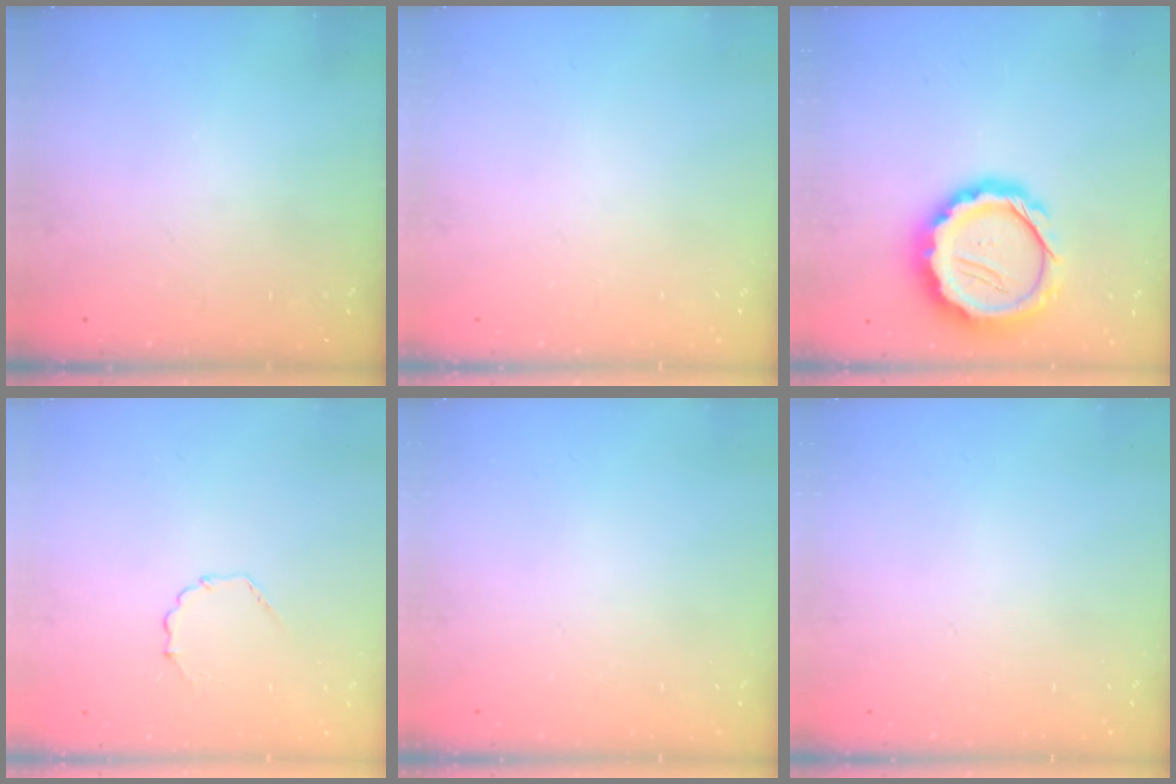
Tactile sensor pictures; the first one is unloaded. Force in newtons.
{"total": 0.0}
{"total": 15.6, "press": 15.5, "slide": 2.0}
{"total": 3.1, "press": 2.9, "slide": 1.1}
{"total": 0.0}
{"total": 0.0}